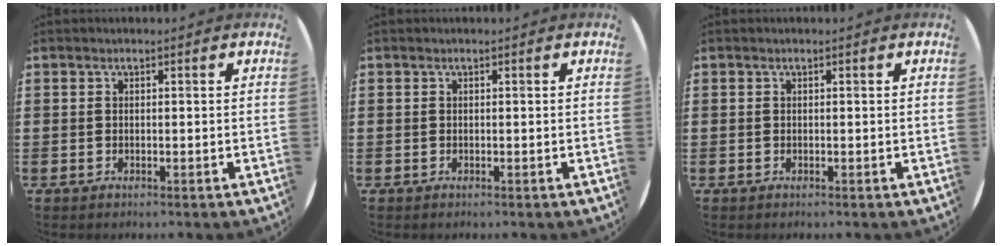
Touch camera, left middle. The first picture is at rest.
{"total": 0.0}
{"total": 0.0}